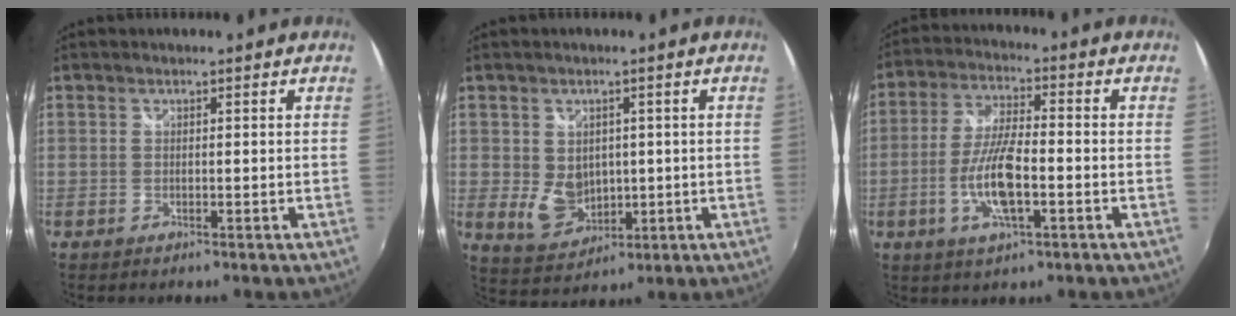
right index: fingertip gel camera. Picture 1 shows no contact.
{"total": 6.9, "force": [0.1, 5.6, 4.1], "torque": [-0.078, -0.007, 0.020]}
{"total": 10.4, "force": [-3.1, 2.7, 9.6], "torque": [-0.195, -0.003, -0.061]}